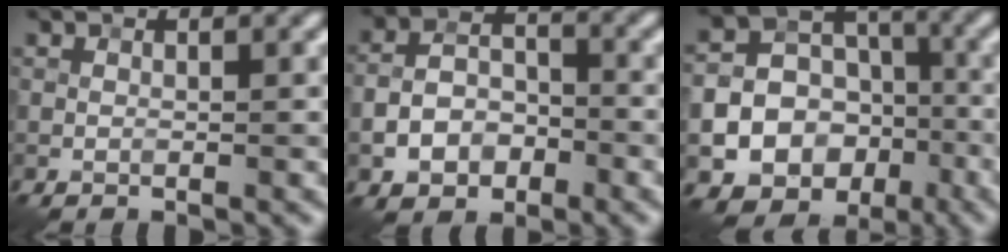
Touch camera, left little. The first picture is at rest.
{"total": 4.8, "force": [-2.0, 3.2, 2.9], "torque": [-0.053, 0.003, -0.039]}
{"total": 18.7, "force": [-7.2, 16.4, 5.6], "torque": [-0.112, -0.039, -0.128]}